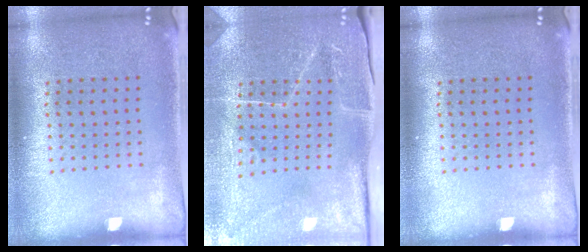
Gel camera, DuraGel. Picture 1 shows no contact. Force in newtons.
{"total": 3.8, "press": 3.8, "slide": 0.5}
{"total": 0.0}